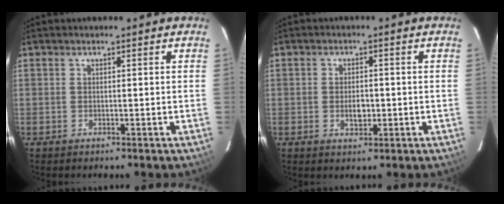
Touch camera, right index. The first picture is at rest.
{"total": 3.2, "force": [-0.6, 1.9, 2.5], "torque": [-0.045, 0.000, -0.008]}